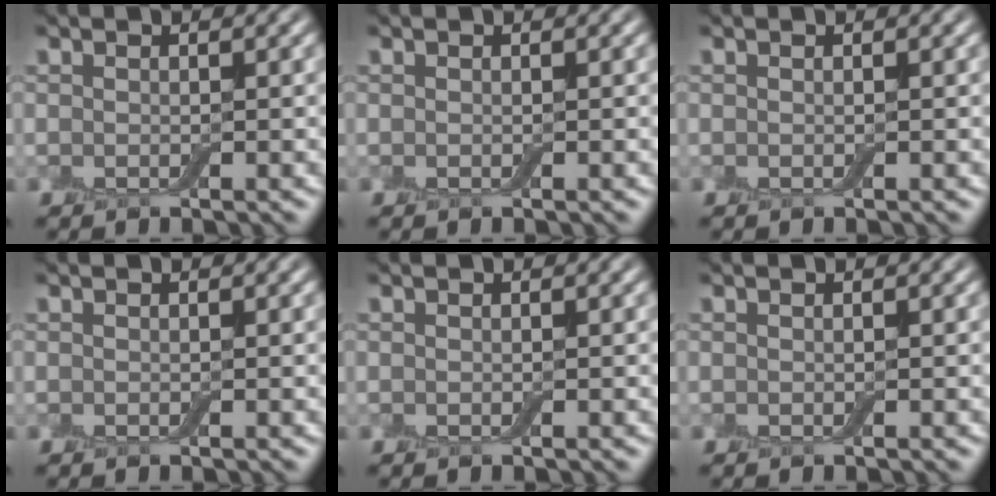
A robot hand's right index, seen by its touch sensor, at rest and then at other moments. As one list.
[{"total": 0.0}, {"total": 0.0}, {"total": 0.0}, {"total": 0.0}, {"total": 0.0}]